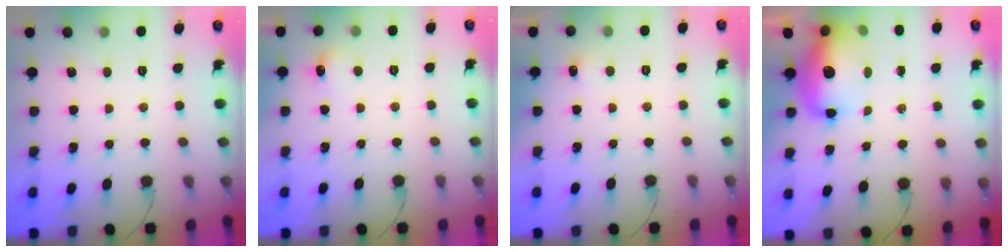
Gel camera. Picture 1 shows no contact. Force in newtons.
{"total": 5.3, "press": 5.2, "slide": 1.2}
{"total": 3.4, "press": 3.3, "slide": 0.9}
{"total": 14.1, "press": 13.8, "slide": 3.3}